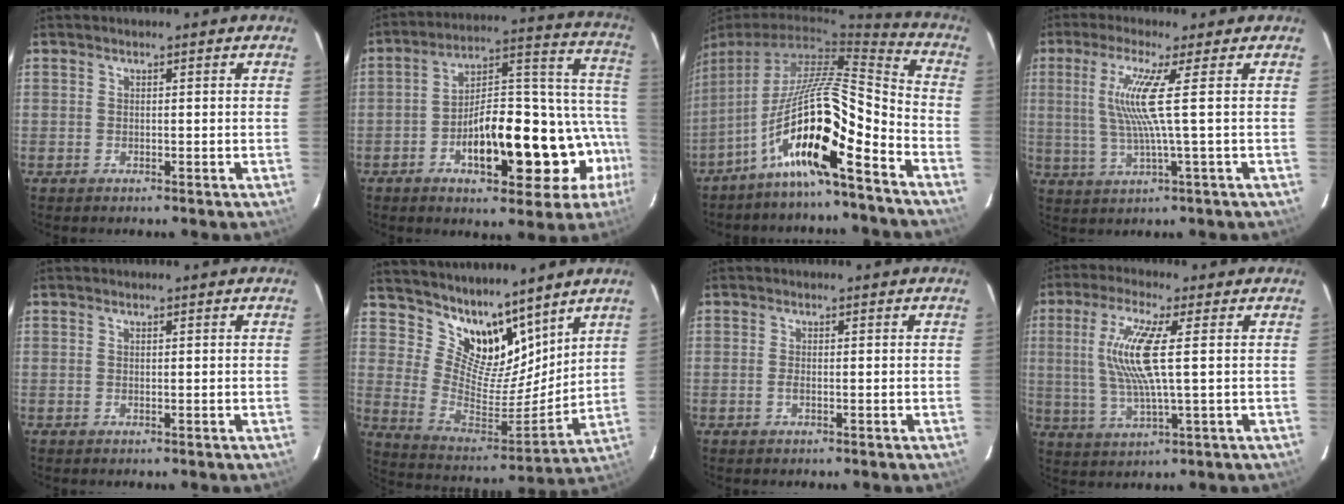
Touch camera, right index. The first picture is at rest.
{"total": 22.2, "force": [-9.3, 9.5, 17.8], "torque": [-0.226, 0.029, -0.134]}
{"total": 14.6, "force": [-8.8, 0.9, 11.6], "torque": [-0.188, -0.014, -0.167]}
{"total": 7.8, "force": [1.3, -1.6, 7.5], "torque": [-0.145, -0.008, 0.034]}
{"total": 0.0}
{"total": 14.9, "force": [11.8, 7.1, 5.7], "torque": [-0.118, -0.015, 0.223]}
{"total": 0.8, "force": [-0.3, 0.2, 0.8], "torque": [-0.017, 0.000, -0.006]}
{"total": 10.9, "force": [1.7, 1.1, 10.7], "torque": [-0.213, -0.002, 0.038]}